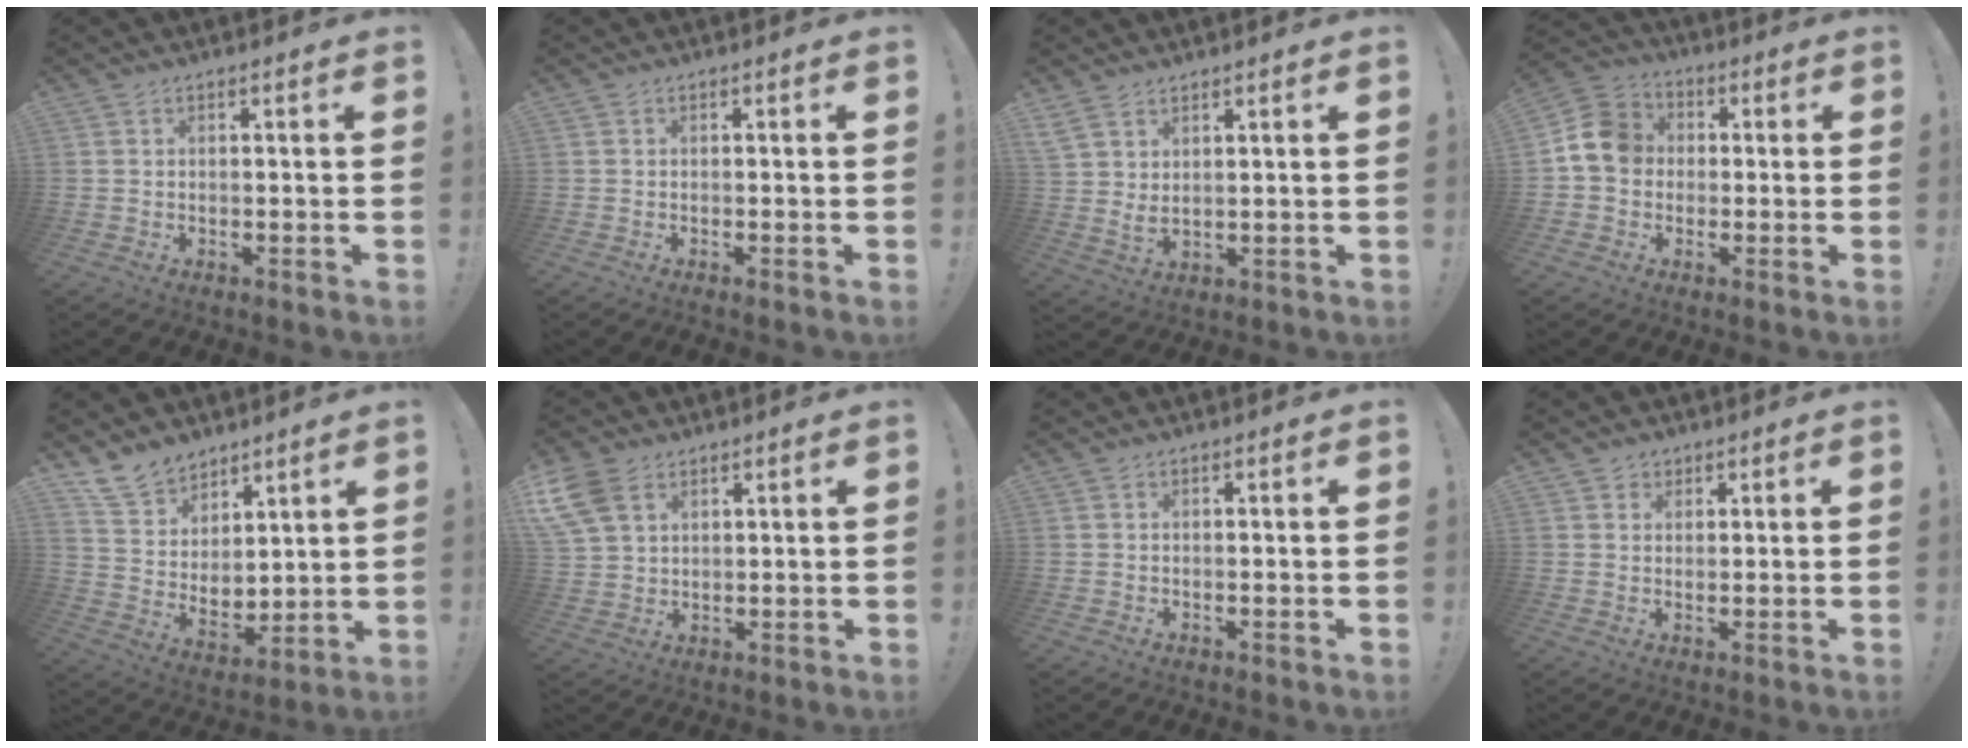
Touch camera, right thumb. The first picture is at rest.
{"total": 0.6, "force": [-0.4, -0.1, 0.4], "torque": [-0.014, 0.001, -0.006]}
{"total": 5.1, "force": [3.7, 1.9, 3.0], "torque": [-0.049, -0.020, 0.071]}
{"total": 11.3, "force": [0.4, 9.7, 5.8], "torque": [-0.093, 0.020, 0.015]}
{"total": 11.6, "force": [9.4, 6.6, 1.8], "torque": [-0.056, -0.072, 0.189]}
{"total": 9.6, "force": [4.7, 6.5, 5.2], "torque": [-0.106, -0.012, 0.096]}
{"total": 0.0}
{"total": 2.6, "force": [1.6, 2.0, 0.3], "torque": [-0.002, -0.006, 0.029]}